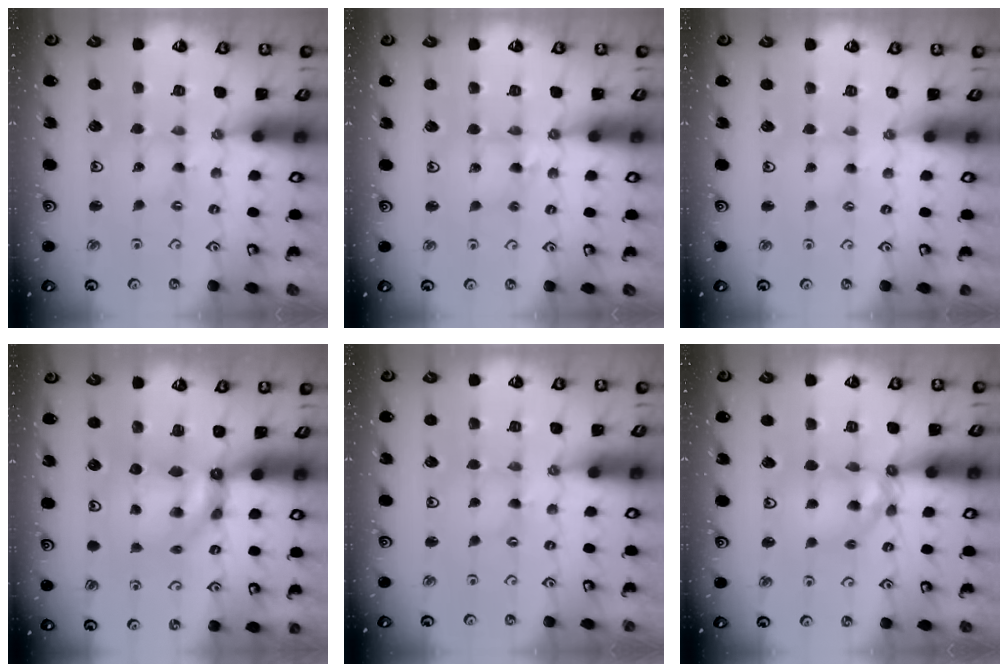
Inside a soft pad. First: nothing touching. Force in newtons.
{"total": 5.8, "press": 5.8, "slide": 0.5}
{"total": 0.9, "press": 0.8, "slide": 0.2}
{"total": 7.7, "press": 7.6, "slide": 0.3}
{"total": 0.0}
{"total": 12.2, "press": 12.2, "slide": 1.2}